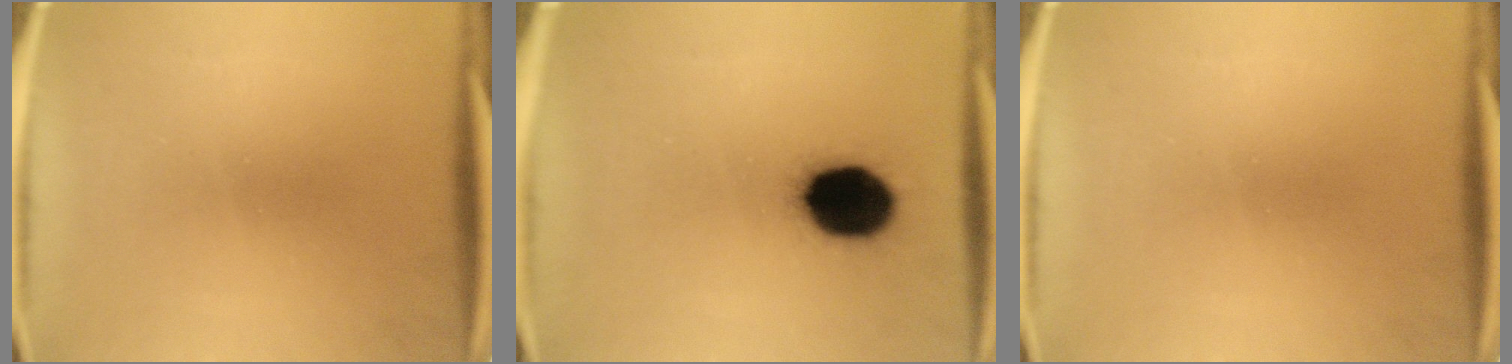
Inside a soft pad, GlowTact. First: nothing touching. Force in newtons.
{"total": 15.6}
{"total": 0.0}